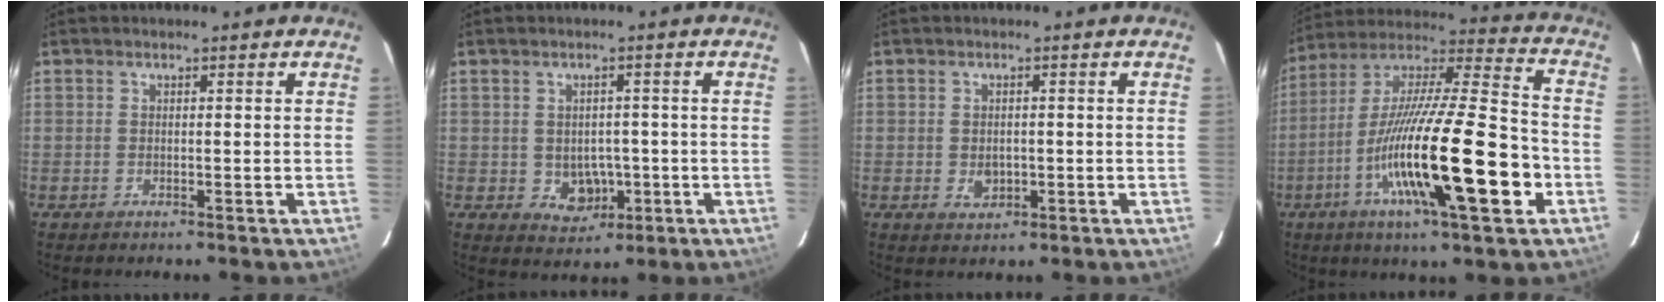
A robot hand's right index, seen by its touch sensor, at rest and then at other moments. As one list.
[{"total": 4.8, "force": [-0.8, 3.8, 2.8], "torque": [-0.034, 0.002, -0.001]}, {"total": 3.5, "force": [-0.7, 2.4, 2.3], "torque": [-0.038, 0.000, -0.002]}, {"total": 23.8, "force": [-7.5, 2.3, 22.5], "torque": [-0.390, -0.020, -0.129]}]